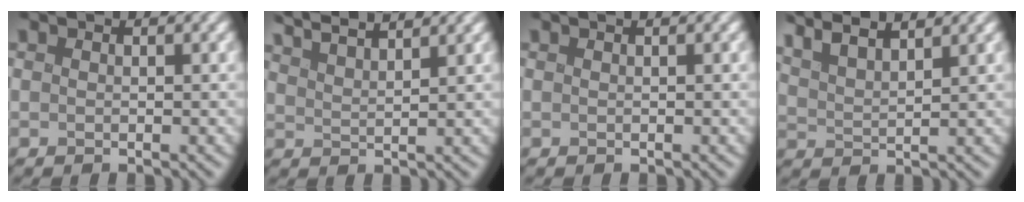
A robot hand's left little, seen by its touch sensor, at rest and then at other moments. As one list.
[{"total": 6.0, "force": [5.1, 1.1, 3.0], "torque": [-0.045, 0.023, 0.054]}, {"total": 0.8, "force": [0.4, 0.3, 0.6], "torque": [-0.004, 0.005, -0.003]}, {"total": 6.6, "force": [5.0, 1.8, 3.9], "torque": [-0.096, 0.031, 0.063]}]